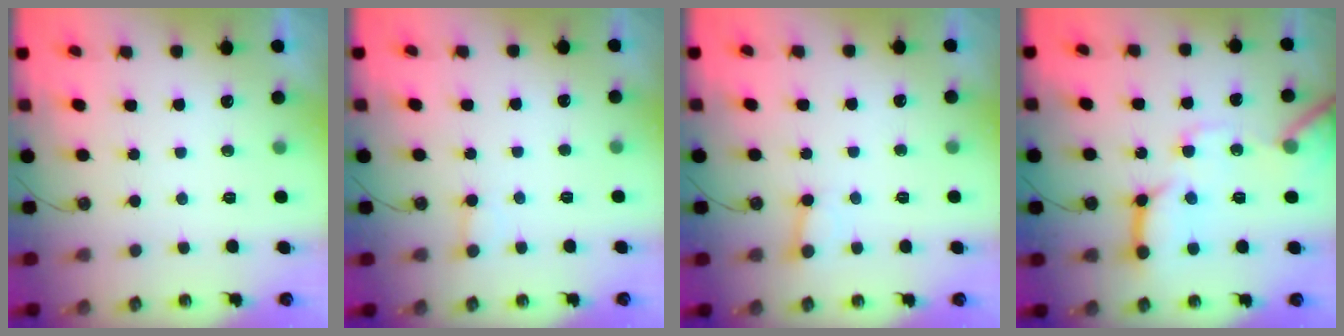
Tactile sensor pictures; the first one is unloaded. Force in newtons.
{"total": 1.9, "press": 1.9, "slide": 0.2}
{"total": 5.5, "press": 5.4, "slide": 0.5}
{"total": 16.6, "press": 16.5, "slide": 1.8}